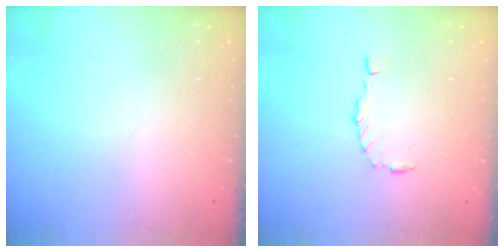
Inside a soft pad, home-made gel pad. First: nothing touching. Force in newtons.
{"total": 1.9, "press": 1.9, "slide": 0.3}